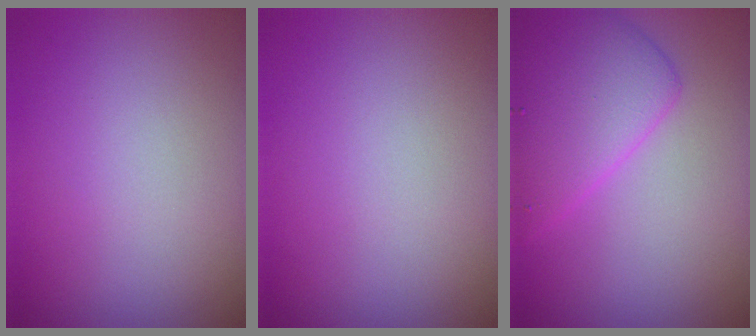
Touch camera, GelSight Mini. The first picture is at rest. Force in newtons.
{"total": 0.0}
{"total": 5.1, "press": 5.1, "slide": 0.2}